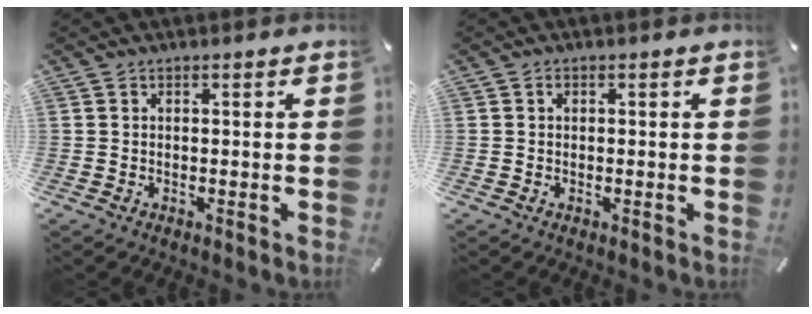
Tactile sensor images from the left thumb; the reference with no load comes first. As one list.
[{"total": 0.7, "force": [0.1, 0.5, 0.4], "torque": [-0.009, 0.002, 0.002]}]